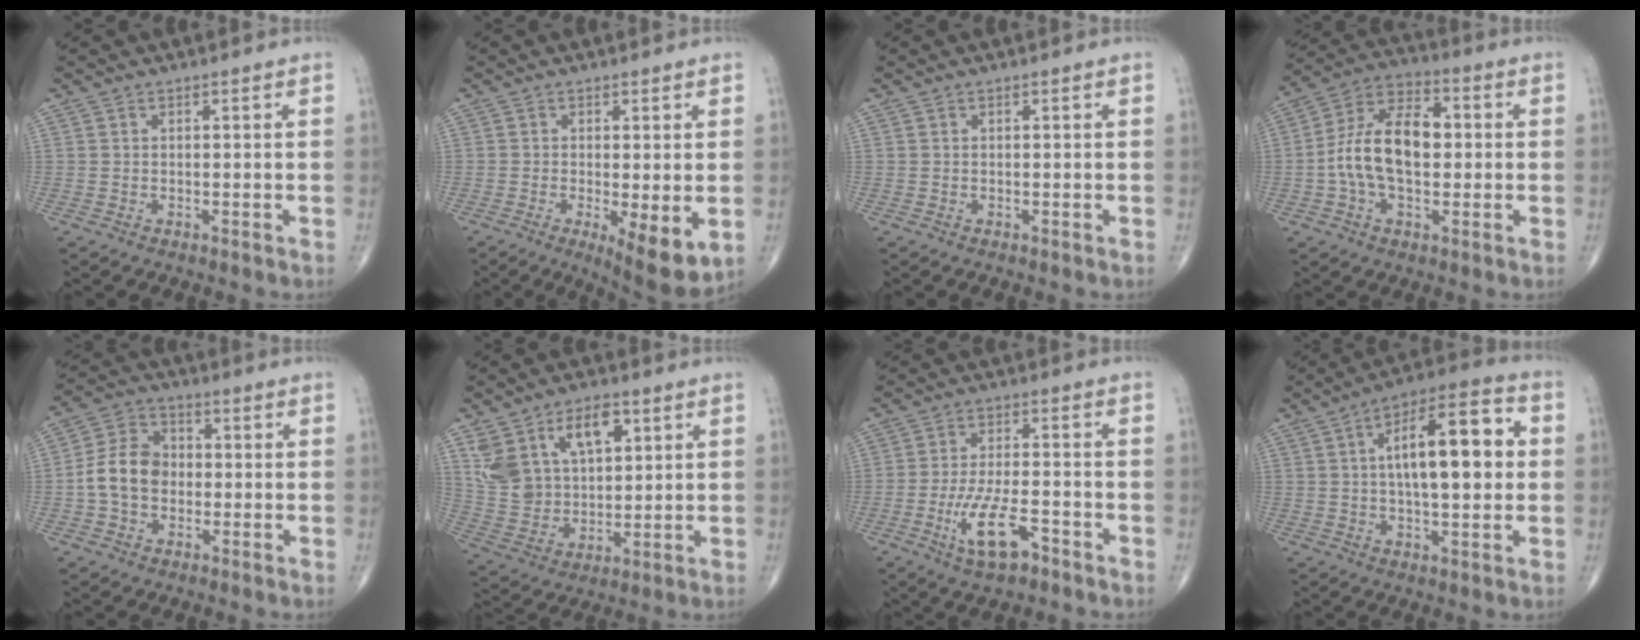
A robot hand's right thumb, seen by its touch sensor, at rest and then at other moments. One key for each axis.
{"total": 8.6, "fx": -2.1, "fy": 2.7, "fz": 8.0, "tx": -0.117, "ty": -0.024, "tz": -0.030}
{"total": 0.0}
{"total": 14.3, "fx": -0.3, "fy": 8.1, "fz": 11.7, "tx": -0.208, "ty": 0.034, "tz": -0.015}
{"total": 9.4, "fx": -1.0, "fy": 7.2, "fz": 6.0, "tx": -0.101, "ty": 0.029, "tz": -0.030}
{"total": 15.2, "fx": 6.3, "fy": 9.7, "fz": 9.9, "tx": -0.155, "ty": -0.017, "tz": 0.133}
{"total": 9.3, "fx": -4.5, "fy": 3.2, "fz": 7.5, "tx": -0.142, "ty": 0.018, "tz": -0.078}
{"total": 17.3, "fx": 2.4, "fy": 6.7, "fz": 15.8, "tx": -0.227, "ty": 0.021, "tz": 0.030}